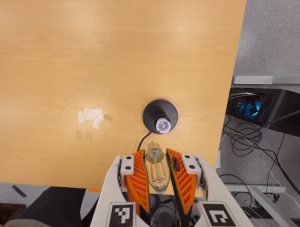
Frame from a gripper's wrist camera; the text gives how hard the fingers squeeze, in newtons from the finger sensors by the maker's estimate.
{"total": 22.4, "left": 24.6, "right": 20.1}